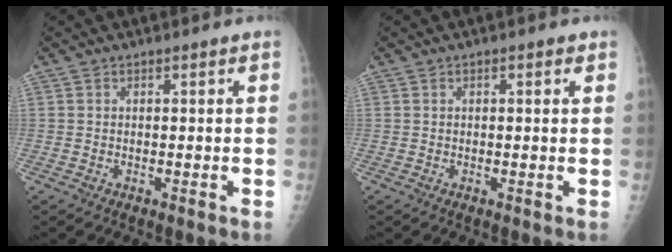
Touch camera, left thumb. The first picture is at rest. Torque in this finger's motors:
{"motor_torque": [-0.23, 0.02, -0.07, 0.13, -0.02]}